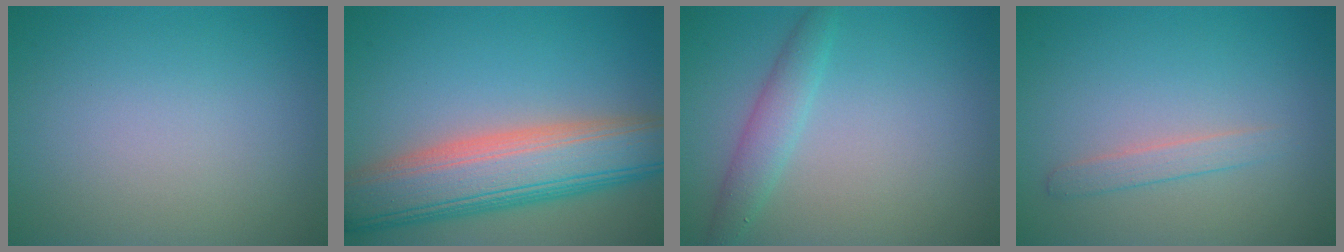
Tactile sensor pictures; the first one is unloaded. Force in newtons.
{"total": 9.8, "press": 9.8, "slide": 0.5}
{"total": 2.3, "press": 2.3, "slide": 0.0}
{"total": 1.4, "press": 1.4, "slide": 0.1}